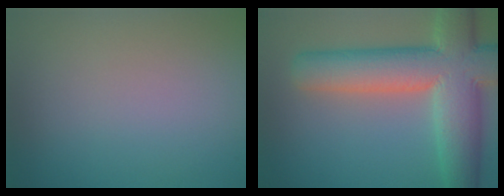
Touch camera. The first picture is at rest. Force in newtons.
{"total": 11.3, "press": 11.3, "slide": 0.9}